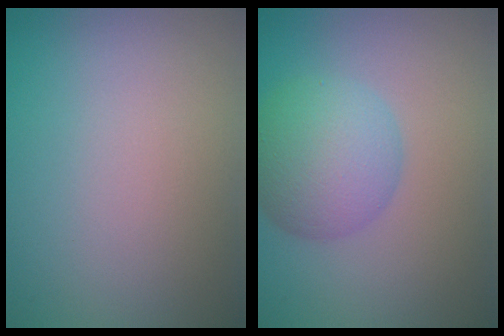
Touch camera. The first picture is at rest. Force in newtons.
{"total": 5.7, "press": 5.7, "slide": 0.0}